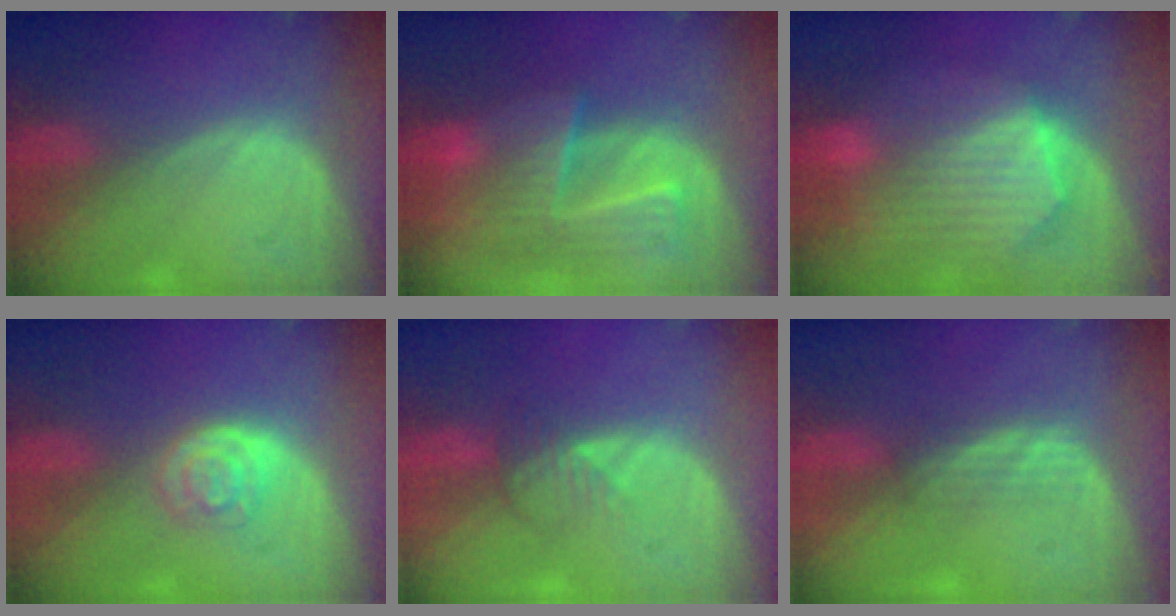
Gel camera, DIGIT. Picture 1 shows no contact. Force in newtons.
{"total": 9.3, "press": 8.3, "slide": 4.2}
{"total": 10.3, "press": 9.0, "slide": 5.1}
{"total": 4.0, "press": 3.6, "slide": 1.7}
{"total": 2.7, "press": 2.7, "slide": 0.3}
{"total": 2.3, "press": 2.2, "slide": 0.3}